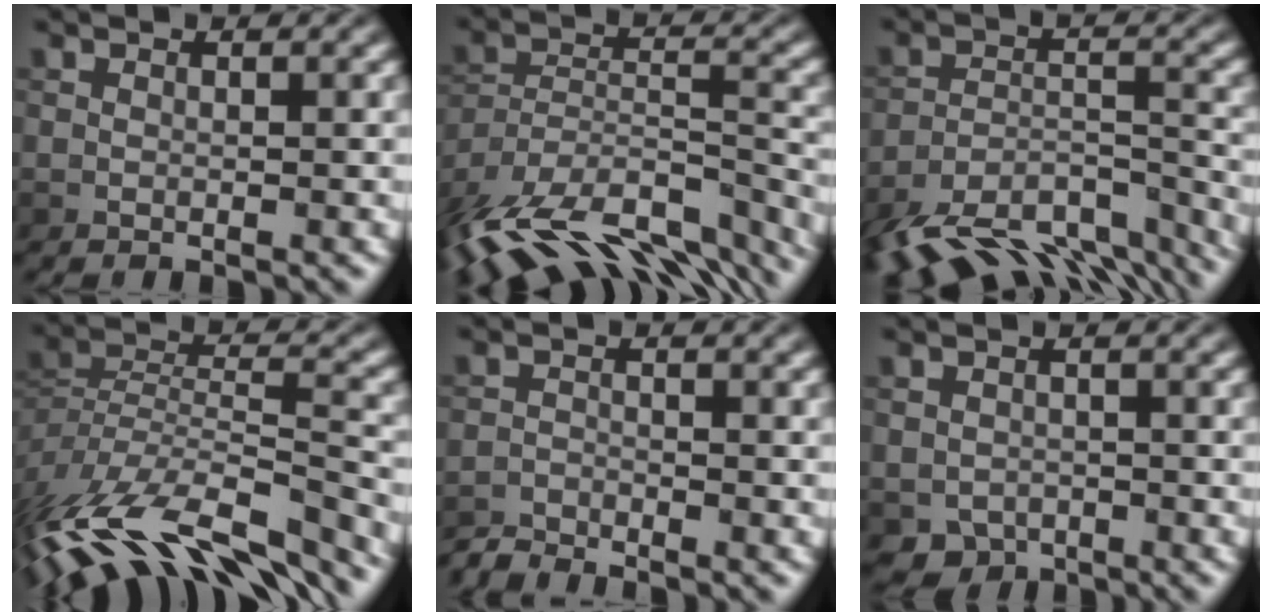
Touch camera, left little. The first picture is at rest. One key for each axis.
{"total": 16.0, "fx": -13.0, "fy": 5.4, "fz": 7.6, "tx": -0.139, "ty": 0.002, "tz": -0.188}
{"total": 11.9, "fx": -9.8, "fy": 3.9, "fz": 5.6, "tx": -0.116, "ty": -0.010, "tz": -0.148}
{"total": 14.7, "fx": -11.5, "fy": 4.3, "fz": 8.1, "tx": -0.169, "ty": 0.007, "tz": -0.182}
{"total": 2.1, "fx": -2.1, "fy": 0.1, "fz": 0.2, "tx": -0.005, "ty": -0.004, "tz": -0.050}
{"total": 2.4, "fx": -1.3, "fy": 1.9, "fz": 0.8, "tx": -0.012, "ty": -0.010, "tz": -0.024}